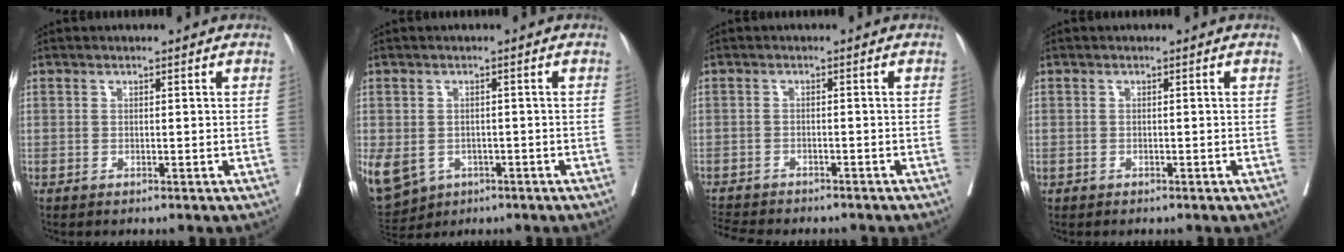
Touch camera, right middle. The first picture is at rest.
{"total": 18.6, "force": [-7.2, 15.2, 8.0], "torque": [-0.265, -0.016, -0.094]}
{"total": 6.9, "force": [-6.4, 1.3, 2.1], "torque": [-0.033, -0.004, -0.097]}
{"total": 0.0}